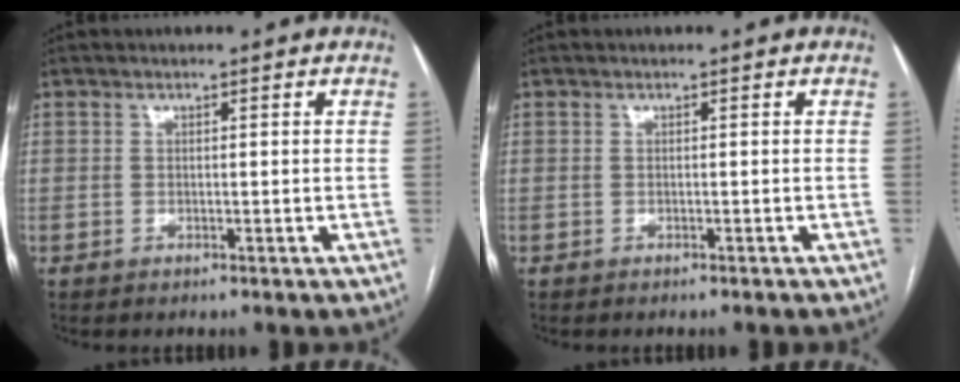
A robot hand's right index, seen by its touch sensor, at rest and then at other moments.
{"total": 0.7, "force": [-0.6, -0.3, 0.1], "torque": [-0.003, -0.001, -0.011]}